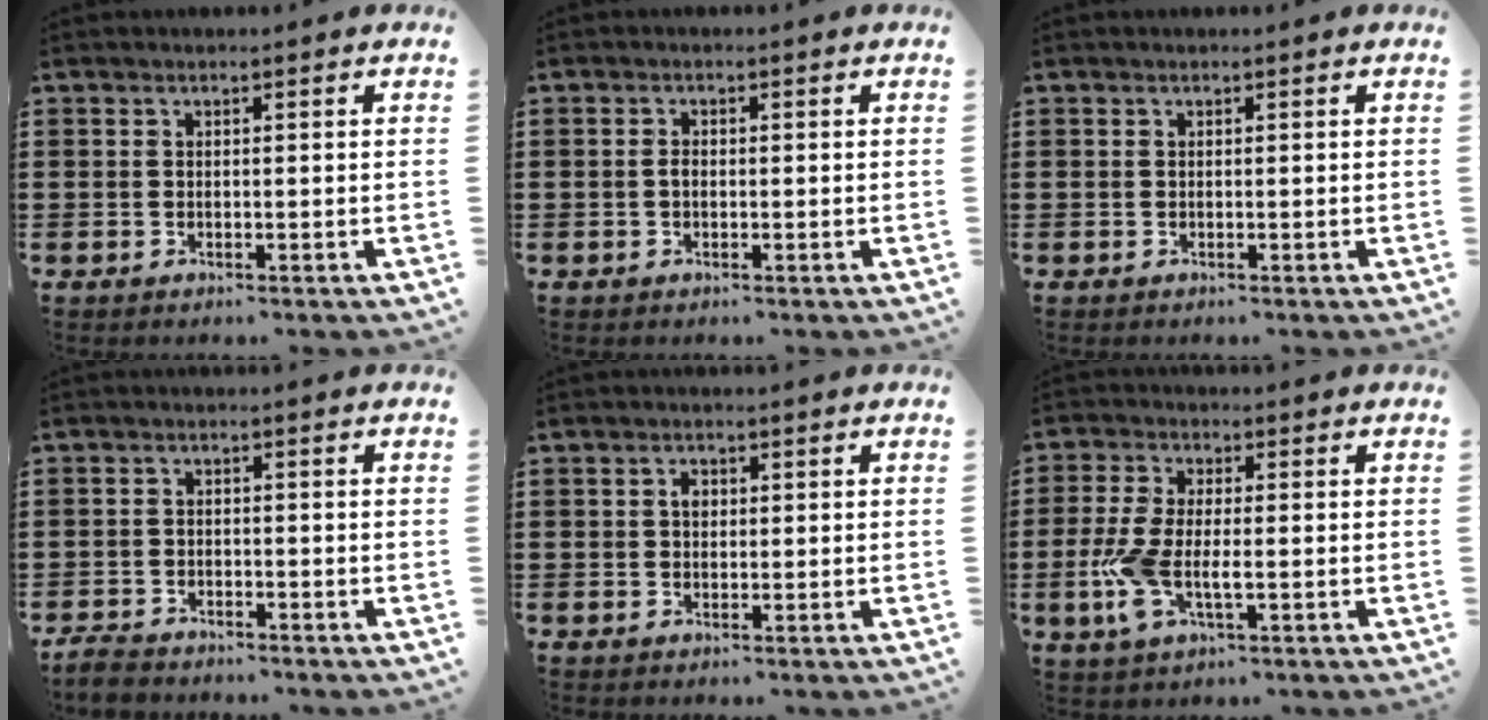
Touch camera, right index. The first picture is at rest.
{"total": 1.2, "force": [-0.2, 0.6, 1.1], "torque": [-0.022, -0.001, -0.003]}
{"total": 0.0}
{"total": 2.6, "force": [-2.5, 0.4, 0.5], "torque": [-0.020, -0.002, -0.054]}
{"total": 1.4, "force": [0.3, 0.9, 1.1], "torque": [-0.023, 0.005, 0.005]}
{"total": 6.9, "force": [-1.8, 2.8, 6.1], "torque": [-0.152, -0.013, -0.039]}